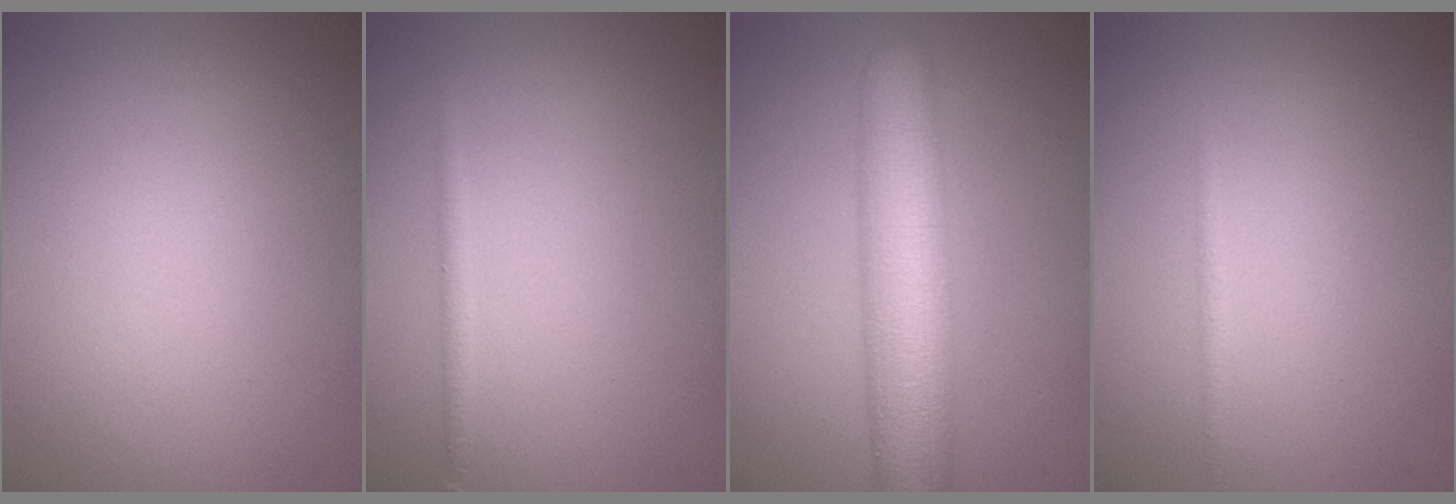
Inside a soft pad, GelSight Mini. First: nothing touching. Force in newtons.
{"total": 1.1, "press": 1.1, "slide": 0.0}
{"total": 9.1, "press": 9.1, "slide": 0.4}
{"total": 0.8, "press": 0.7, "slide": 0.1}